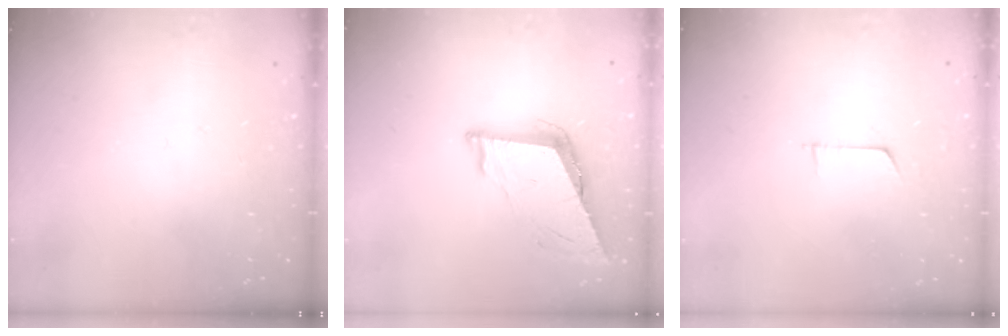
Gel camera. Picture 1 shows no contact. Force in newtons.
{"total": 8.9, "press": 8.5, "slide": 2.7}
{"total": 3.2, "press": 3.2, "slide": 0.3}